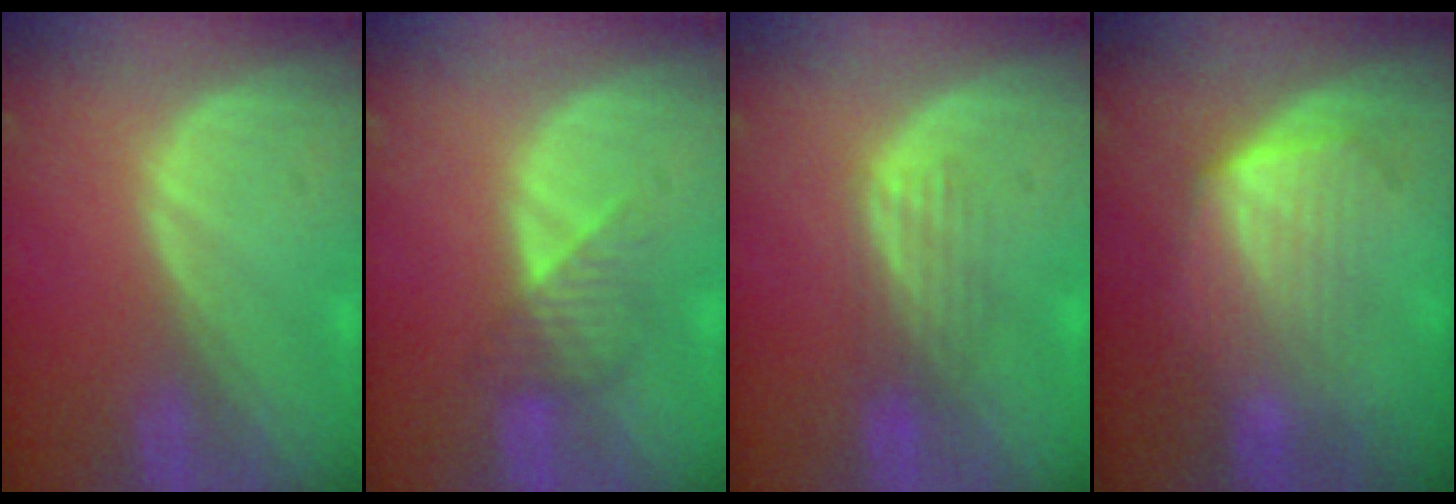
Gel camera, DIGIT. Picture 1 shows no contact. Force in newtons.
{"total": 3.7, "press": 3.4, "slide": 1.3}
{"total": 3.4, "press": 3.4, "slide": 0.2}
{"total": 7.2, "press": 6.5, "slide": 3.1}